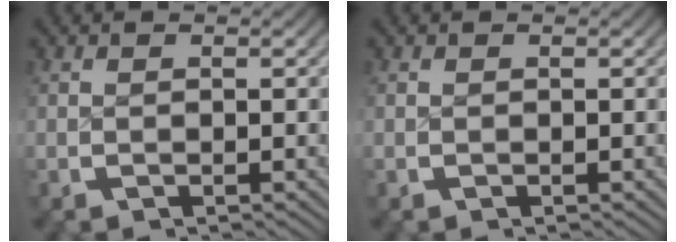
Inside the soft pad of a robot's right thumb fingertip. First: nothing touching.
{"total": 0.0}